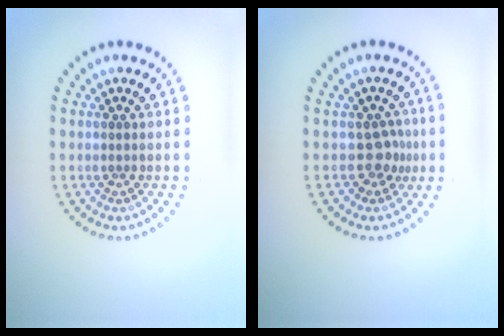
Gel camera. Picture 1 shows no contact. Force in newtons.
{"total": 1.9, "press": 1.6, "slide": 1.1}